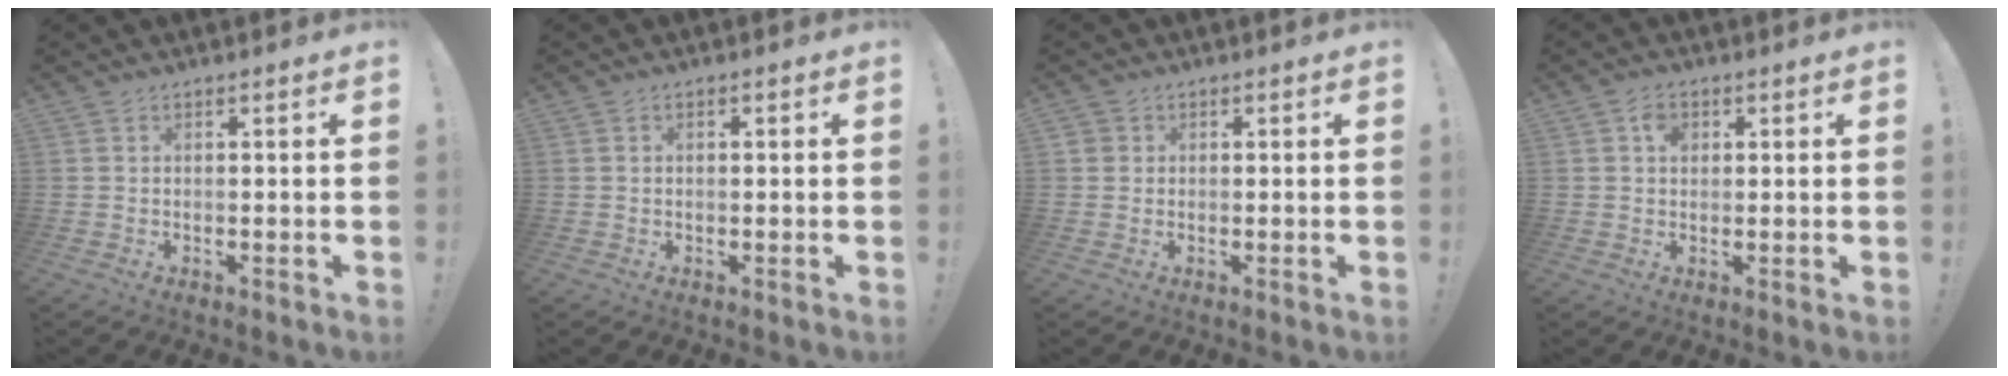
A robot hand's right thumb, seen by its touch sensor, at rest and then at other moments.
{"total": 0.5, "force": [0.1, 0.3, 0.4], "torque": [-0.002, -0.001, -0.001]}
{"total": 1.8, "force": [0.6, 1.6, 0.3], "torque": [-0.004, -0.001, 0.011]}
{"total": 3.4, "force": [0.9, 2.7, 1.9], "torque": [-0.017, -0.002, 0.011]}